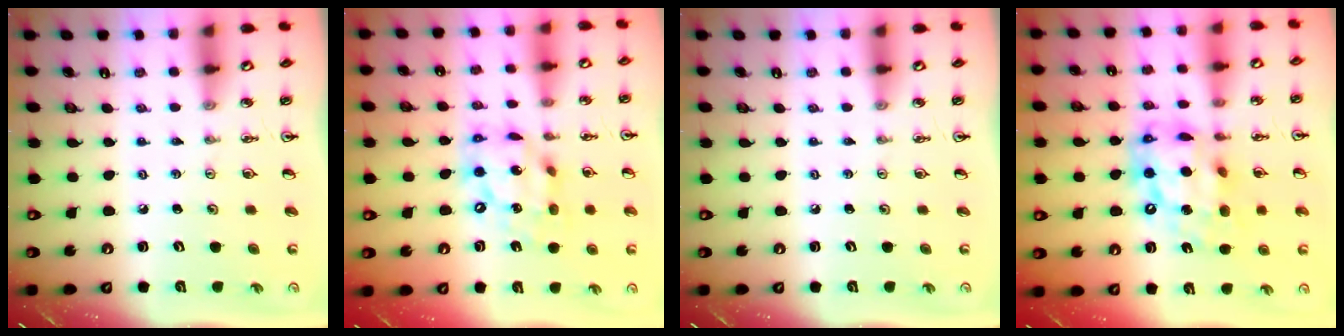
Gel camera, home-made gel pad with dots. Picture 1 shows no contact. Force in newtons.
{"total": 14.2, "press": 14.1, "slide": 1.0}
{"total": 0.0}
{"total": 16.8, "press": 16.8, "slide": 1.6}